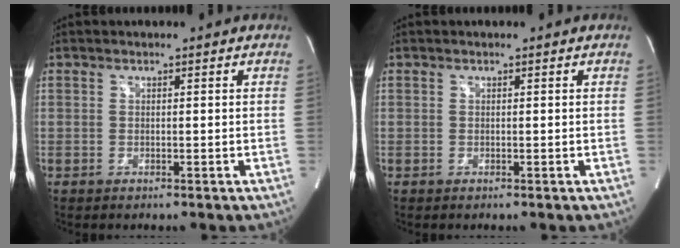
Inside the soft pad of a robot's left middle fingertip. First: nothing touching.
{"total": 0.0}